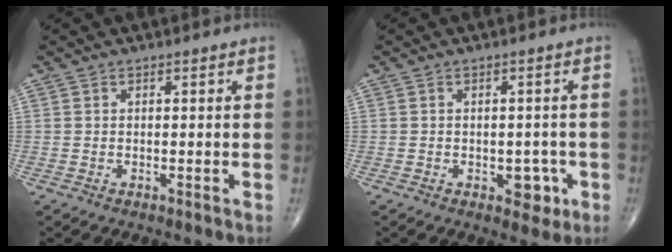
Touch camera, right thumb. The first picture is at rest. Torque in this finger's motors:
{"motor_torque": [2.25, 2.11, 0.29, -0.52, 0.12]}